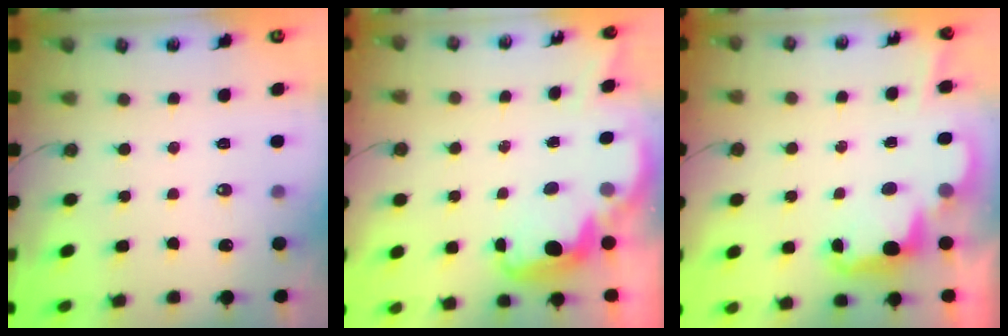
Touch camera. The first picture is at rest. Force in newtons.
{"total": 2.6, "press": 2.6, "slide": 0.4}
{"total": 2.5, "press": 2.5, "slide": 0.6}